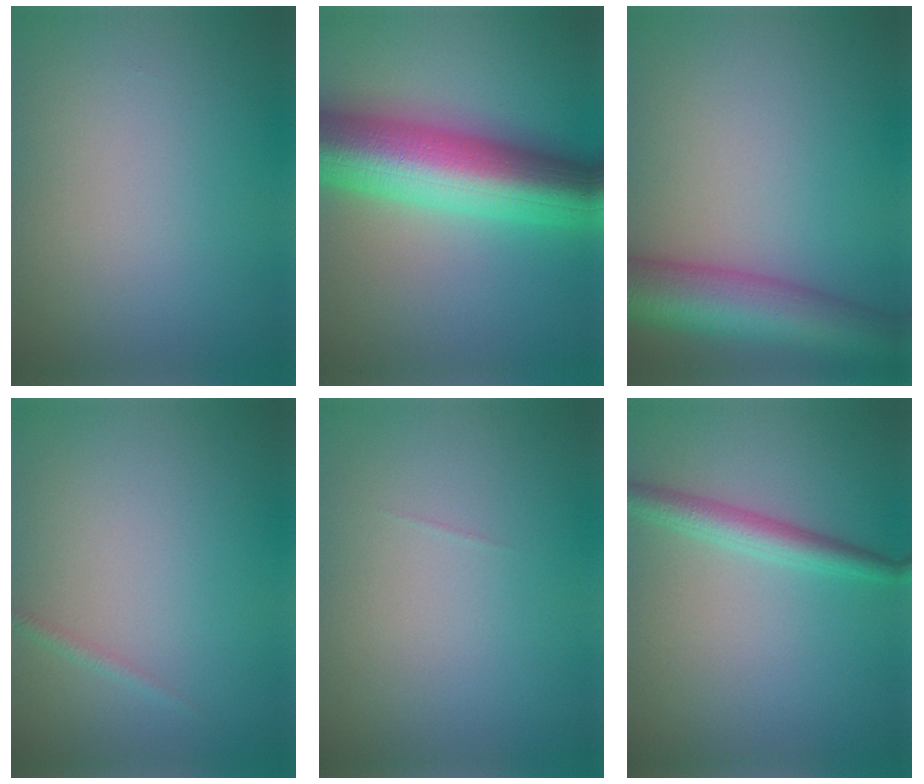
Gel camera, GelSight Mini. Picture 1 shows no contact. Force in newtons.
{"total": 13.1, "press": 13.1, "slide": 0.1}
{"total": 8.4, "press": 8.4, "slide": 0.3}
{"total": 0.7, "press": 0.7, "slide": 0.0}
{"total": 0.0}
{"total": 2.7, "press": 2.7, "slide": 0.1}